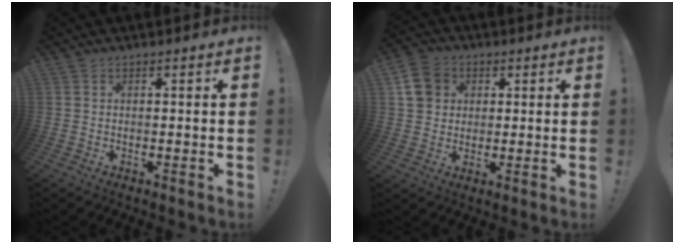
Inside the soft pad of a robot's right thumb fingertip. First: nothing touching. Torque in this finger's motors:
{"motor_torque": [0.17, 0.39, -0.15, 0.24, -0.03]}